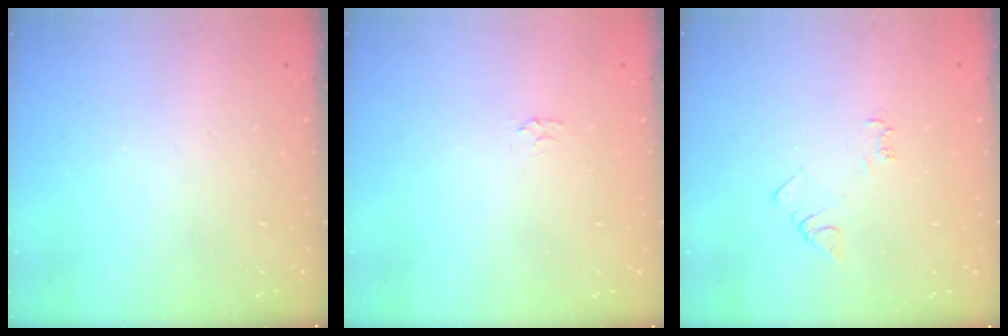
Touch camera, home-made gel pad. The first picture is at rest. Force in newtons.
{"total": 2.3, "press": 2.3, "slide": 0.4}
{"total": 4.5, "press": 4.5, "slide": 0.6}